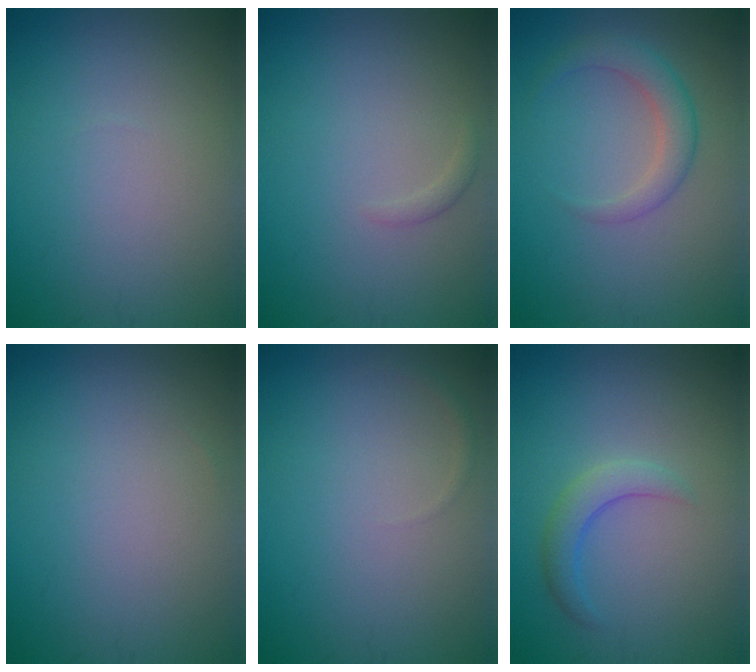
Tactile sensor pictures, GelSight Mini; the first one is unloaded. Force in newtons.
{"total": 0.7, "press": 0.7, "slide": 0.1}
{"total": 2.8, "press": 2.8, "slide": 0.2}
{"total": 0.0}
{"total": 0.5, "press": 0.5, "slide": 0.0}
{"total": 2.3, "press": 2.2, "slide": 0.2}